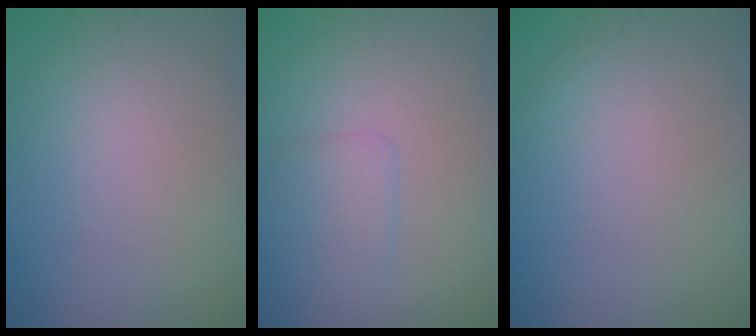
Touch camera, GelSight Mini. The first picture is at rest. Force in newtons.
{"total": 1.8, "press": 1.8, "slide": 0.0}
{"total": 0.0}